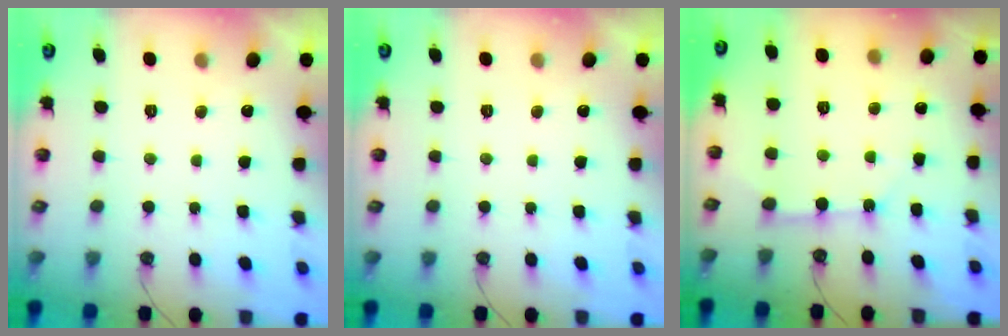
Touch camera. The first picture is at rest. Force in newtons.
{"total": 0.0}
{"total": 3.9, "press": 3.9, "slide": 0.4}